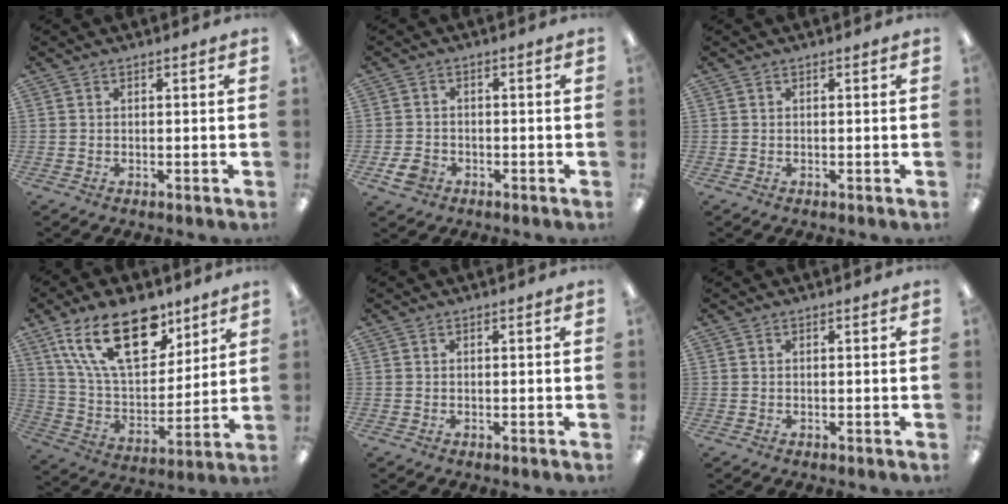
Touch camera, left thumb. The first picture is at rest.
{"total": 4.3, "force": [-2.1, 3.1, 2.1], "torque": [-0.043, 0.009, -0.039]}
{"total": 0.0}
{"total": 21.6, "force": [12.9, 11.1, 13.2], "torque": [-0.218, -0.053, 0.226]}
{"total": 0.0}
{"total": 0.0}